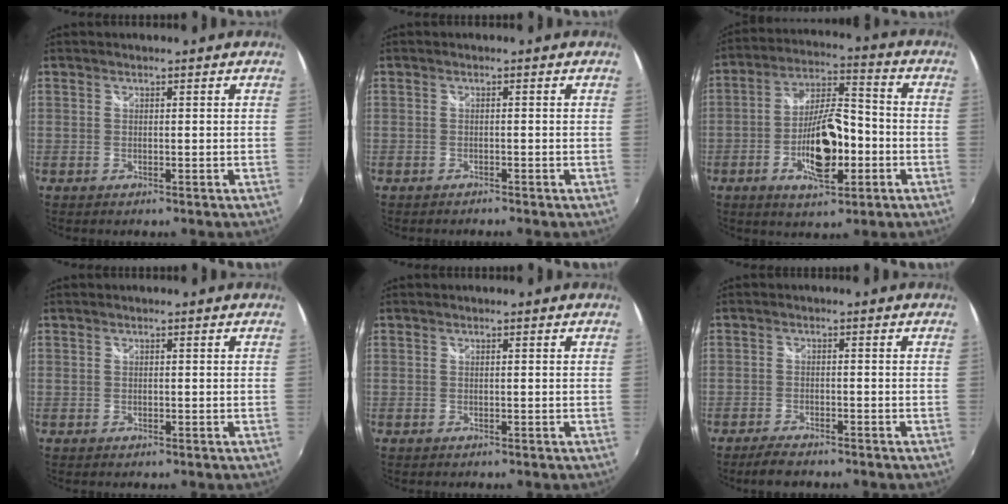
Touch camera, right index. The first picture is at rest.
{"total": 0.9, "force": [-0.9, 0.2, 0.0], "torque": [-0.002, -0.007, -0.016]}
{"total": 14.1, "force": [-4.1, 5.3, 12.4], "torque": [-0.226, 0.006, -0.070]}
{"total": 0.0}
{"total": 0.0}
{"total": 4.0, "force": [-3.6, 1.0, 1.6], "torque": [-0.047, -0.009, -0.062]}